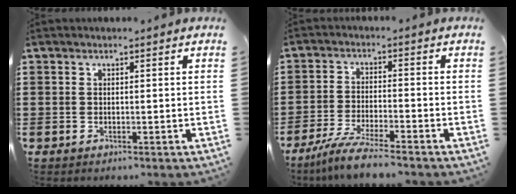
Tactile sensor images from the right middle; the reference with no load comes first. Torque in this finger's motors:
{"motor_torque": [0.40, -0.22, 0.28, 0.04]}